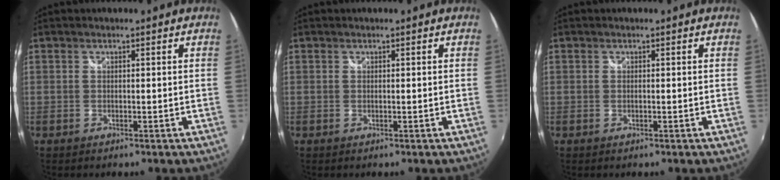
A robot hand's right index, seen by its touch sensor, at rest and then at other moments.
{"total": 0.0}
{"total": 0.0}